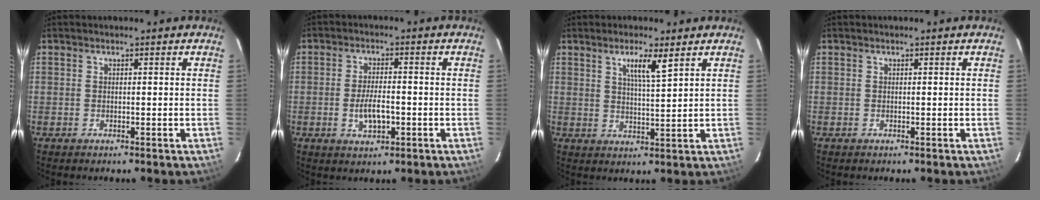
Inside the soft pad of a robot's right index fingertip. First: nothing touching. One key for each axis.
{"total": 5.4, "fx": -1.6, "fy": 2.2, "fz": 4.7, "tx": -0.093, "ty": -0.003, "tz": -0.025}
{"total": 4.9, "fx": 2.8, "fy": 0.3, "fz": 4.0, "tx": -0.072, "ty": -0.003, "tz": 0.049}
{"total": 0.0}